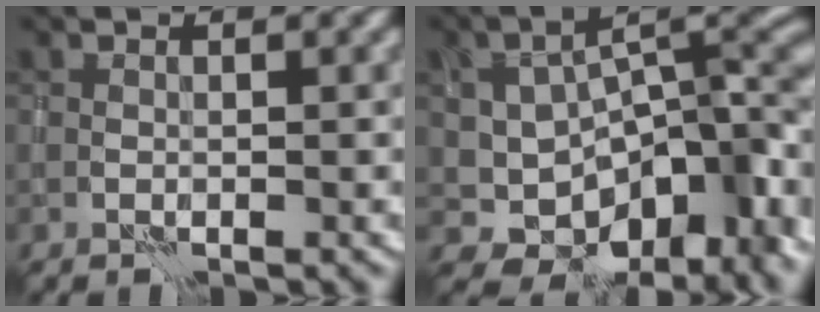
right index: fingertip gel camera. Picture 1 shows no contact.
{"total": 13.1, "force": [-3.2, 8.6, 9.3], "torque": [-0.129, -0.016, -0.043]}